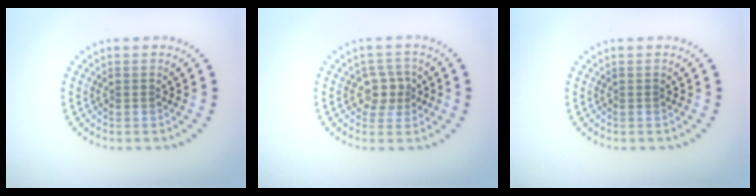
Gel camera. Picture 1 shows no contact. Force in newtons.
{"total": 2.4, "press": 2.2, "slide": 1.1}
{"total": 0.0}